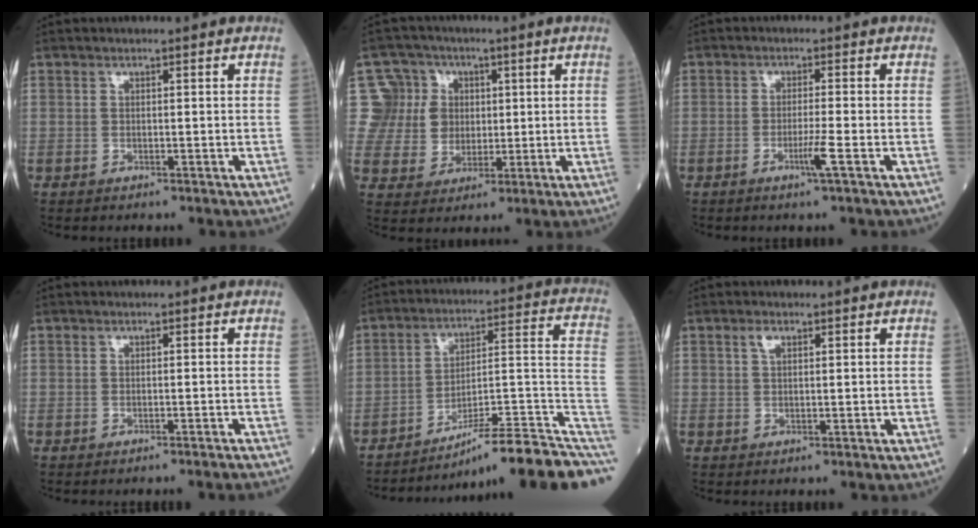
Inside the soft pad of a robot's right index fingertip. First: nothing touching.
{"total": 9.8, "force": [2.5, 9.3, 1.3], "torque": [-0.030, 0.038, 0.055]}
{"total": 2.9, "force": [-1.4, -0.6, 2.5], "torque": [-0.051, -0.006, -0.028]}
{"total": 2.9, "force": [-2.6, -0.7, 1.1], "torque": [-0.015, 0.004, -0.031]}
{"total": 18.9, "force": [-15.1, 1.2, 11.3], "torque": [-0.093, 0.041, -0.219]}
{"total": 1.4, "force": [0.7, 0.6, 1.0], "torque": [-0.022, 0.005, 0.014]}